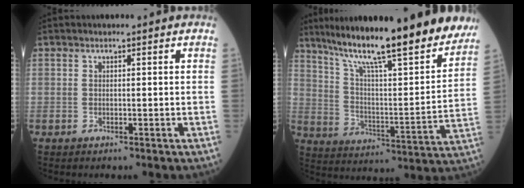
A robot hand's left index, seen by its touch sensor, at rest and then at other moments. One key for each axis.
{"total": 24.8, "fx": 20.8, "fy": 2.6, "fz": 13.3, "tx": -0.216, "ty": -0.026, "tz": 0.299}